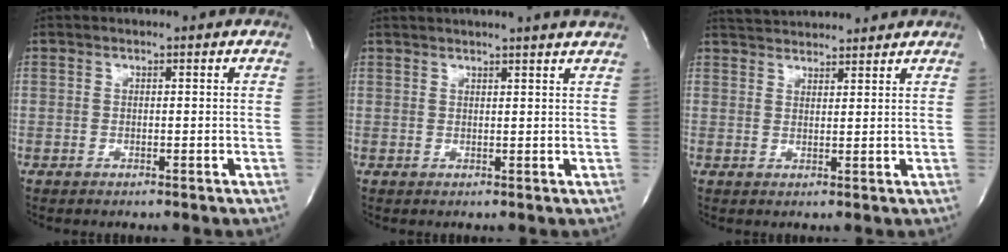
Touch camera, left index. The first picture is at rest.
{"total": 7.8, "force": [6.9, -1.1, 3.3], "torque": [-0.046, 0.013, 0.072]}
{"total": 6.9, "force": [6.7, 0.5, 1.4], "torque": [-0.032, 0.026, 0.103]}